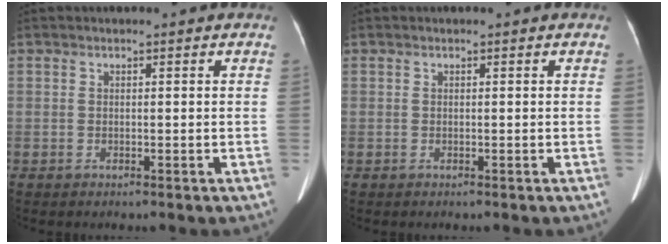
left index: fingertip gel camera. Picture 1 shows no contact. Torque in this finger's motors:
{"motor_torque": [-0.01, 0.00, 0.04, 0.01]}